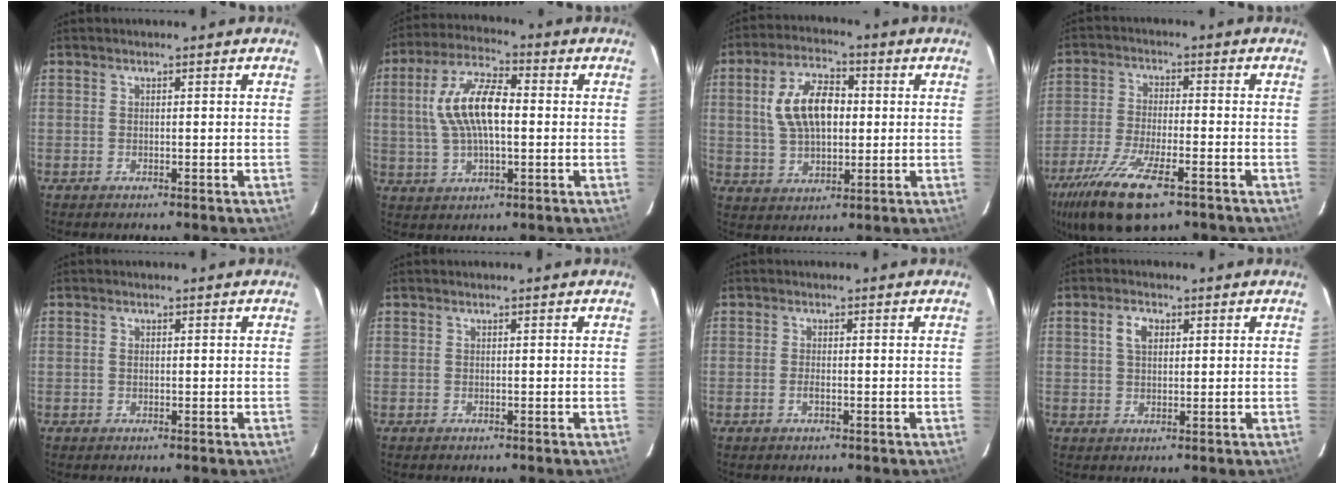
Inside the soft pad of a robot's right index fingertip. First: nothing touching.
{"total": 12.4, "force": [0.8, 5.1, 11.3], "torque": [-0.224, 0.017, 0.016]}
{"total": 11.8, "force": [1.7, 6.6, 9.7], "torque": [-0.185, 0.019, 0.034]}
{"total": 15.6, "force": [-9.8, 4.9, 11.1], "torque": [-0.239, -0.048, -0.182]}
{"total": 0.7, "force": [0.1, 0.6, 0.4], "torque": [-0.007, 0.002, 0.001]}
{"total": 0.0}
{"total": 1.2, "force": [-0.5, 0.3, 1.0], "torque": [-0.021, 0.000, -0.010]}
{"total": 3.6, "force": [1.3, 2.3, 2.5], "torque": [-0.045, 0.010, 0.023]}